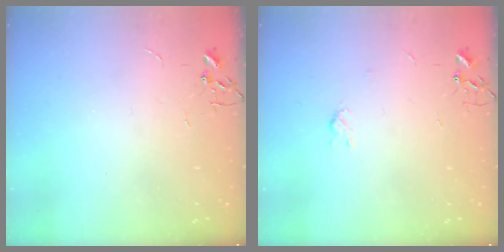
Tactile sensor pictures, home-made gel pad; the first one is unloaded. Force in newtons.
{"total": 3.0, "press": 2.9, "slide": 0.6}